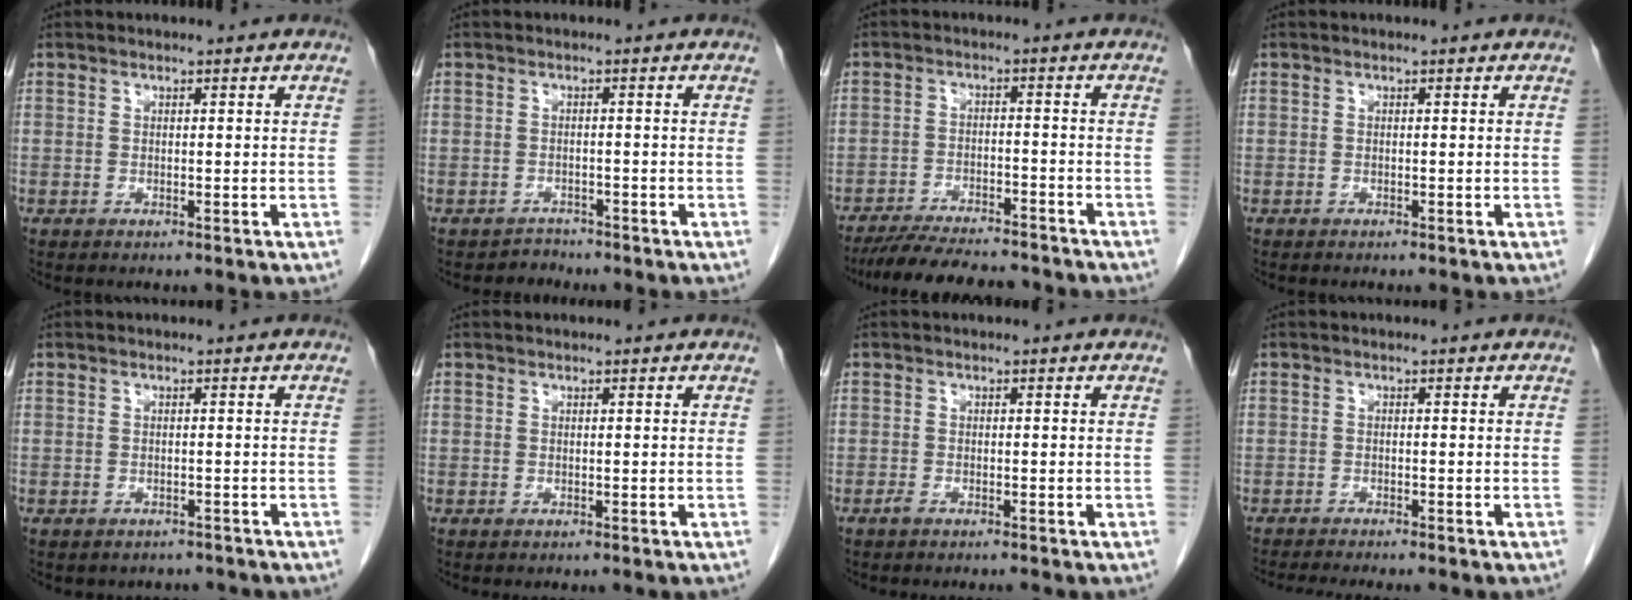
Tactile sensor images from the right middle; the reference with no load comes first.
{"total": 1.7, "force": [-1.4, 0.6, -0.8], "torque": [0.013, -0.001, -0.025]}
{"total": 13.0, "force": [-11.7, 1.9, 5.3], "torque": [-0.085, -0.009, -0.170]}
{"total": 0.0}
{"total": 3.2, "force": [-2.9, 1.5, 0.1], "torque": [-0.004, 0.003, -0.035]}
{"total": 0.0}
{"total": 1.2, "force": [-1.1, 0.0, 0.6], "torque": [-0.014, -0.002, -0.018]}
{"total": 5.5, "force": [-4.9, -0.1, 2.5], "torque": [-0.032, -0.014, -0.075]}